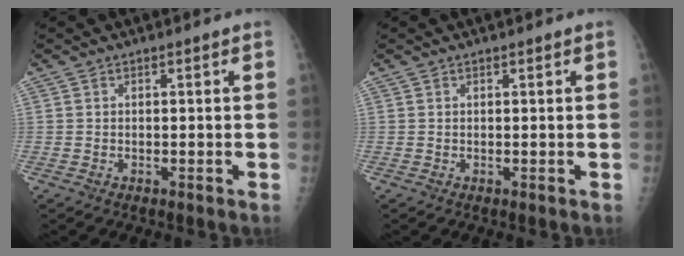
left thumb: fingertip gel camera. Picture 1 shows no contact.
{"total": 0.0}